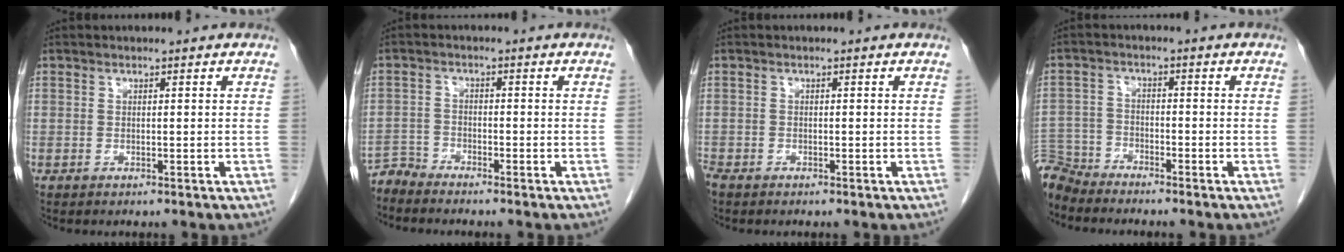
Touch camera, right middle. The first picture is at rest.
{"total": 2.7, "force": [-2.6, -0.2, -0.7], "torque": [0.022, -0.014, -0.052]}
{"total": 1.4, "force": [-1.1, 0.6, 0.5], "torque": [-0.018, -0.004, -0.021]}
{"total": 5.8, "force": [-5.7, 0.8, -0.2], "torque": [0.005, -0.005, -0.112]}